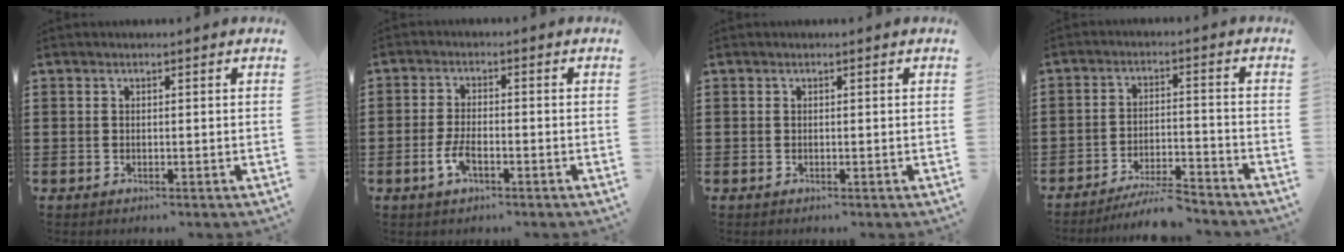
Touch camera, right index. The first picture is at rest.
{"total": 3.9, "force": [-1.7, 1.6, 3.2], "torque": [-0.075, -0.003, -0.035]}
{"total": 0.0}
{"total": 5.7, "force": [-5.3, 0.1, 2.1], "torque": [-0.042, -0.005, -0.102]}